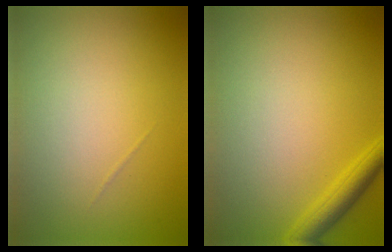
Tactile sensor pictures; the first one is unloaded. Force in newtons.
{"total": 2.4, "press": 2.4, "slide": 0.2}